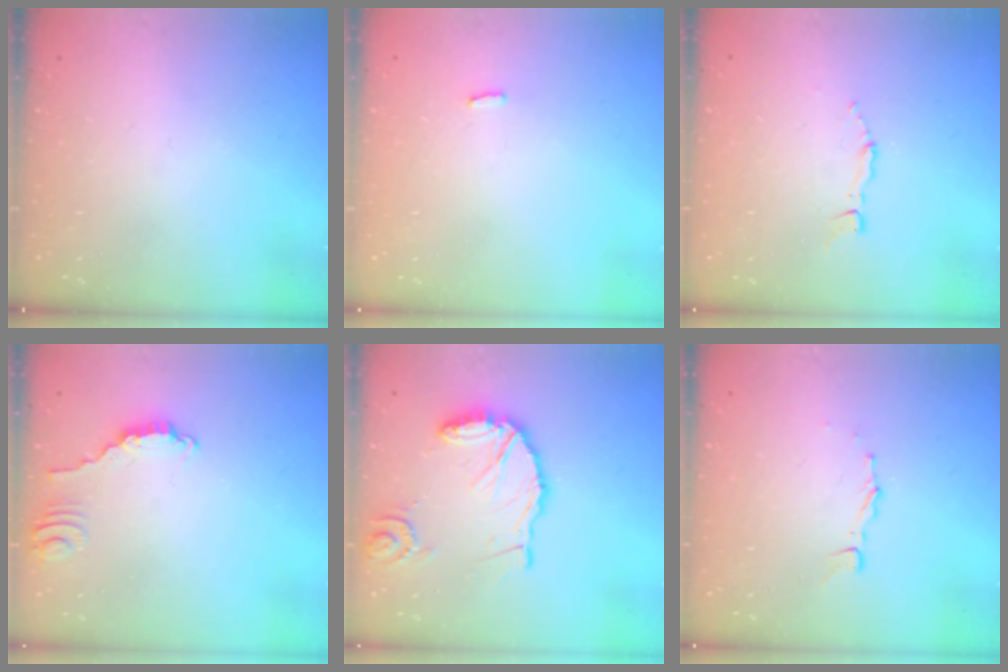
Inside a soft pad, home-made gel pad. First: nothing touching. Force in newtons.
{"total": 2.6, "press": 2.6, "slide": 0.1}
{"total": 2.8, "press": 2.8, "slide": 0.4}
{"total": 2.8, "press": 2.8, "slide": 0.2}
{"total": 14.7, "press": 14.5, "slide": 1.9}
{"total": 2.9, "press": 2.9, "slide": 0.3}